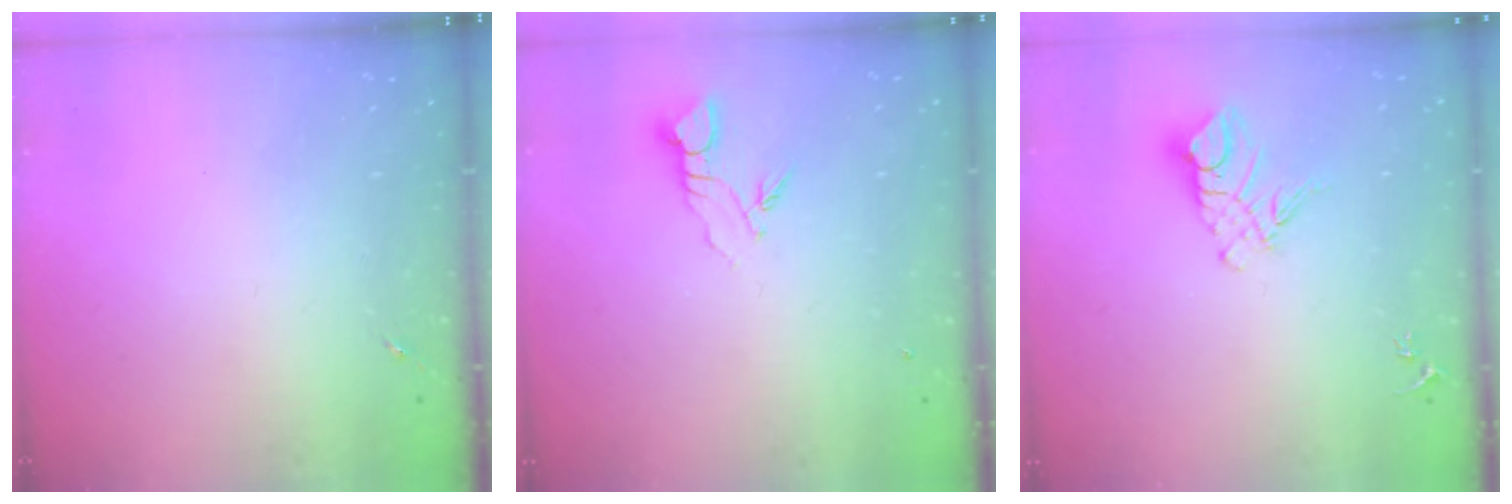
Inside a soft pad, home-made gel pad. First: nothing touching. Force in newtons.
{"total": 3.7, "press": 3.7, "slide": 0.4}
{"total": 10.6, "press": 10.5, "slide": 0.7}